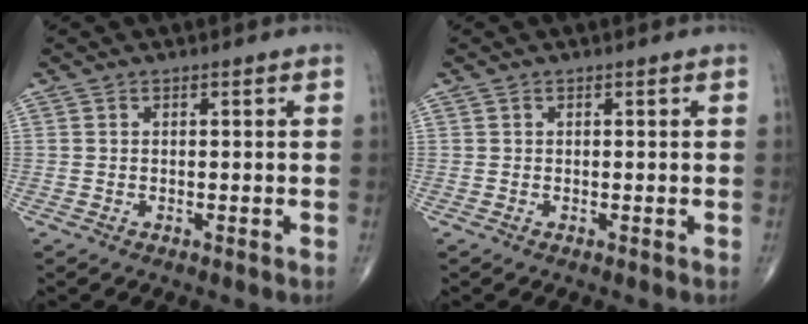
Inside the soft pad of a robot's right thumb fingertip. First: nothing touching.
{"total": 0.0}